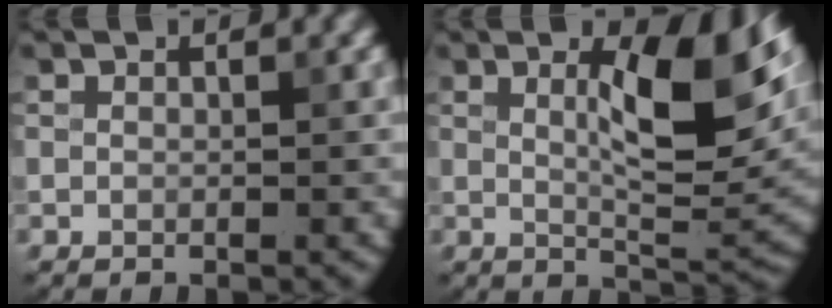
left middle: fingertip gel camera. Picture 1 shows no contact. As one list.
[{"total": 8.2, "force": [2.1, 2.5, 7.5], "torque": [-0.115, 0.002, 0.039]}]